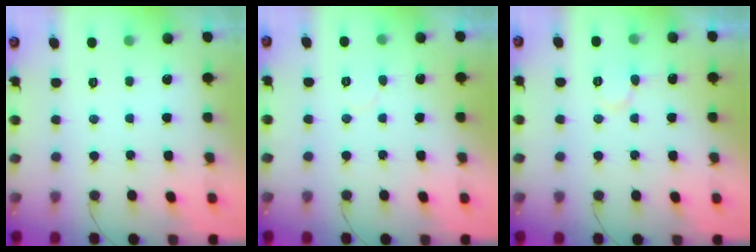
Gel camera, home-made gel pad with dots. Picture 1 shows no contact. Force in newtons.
{"total": 3.7, "press": 3.7, "slide": 0.4}
{"total": 7.7, "press": 7.7, "slide": 0.7}